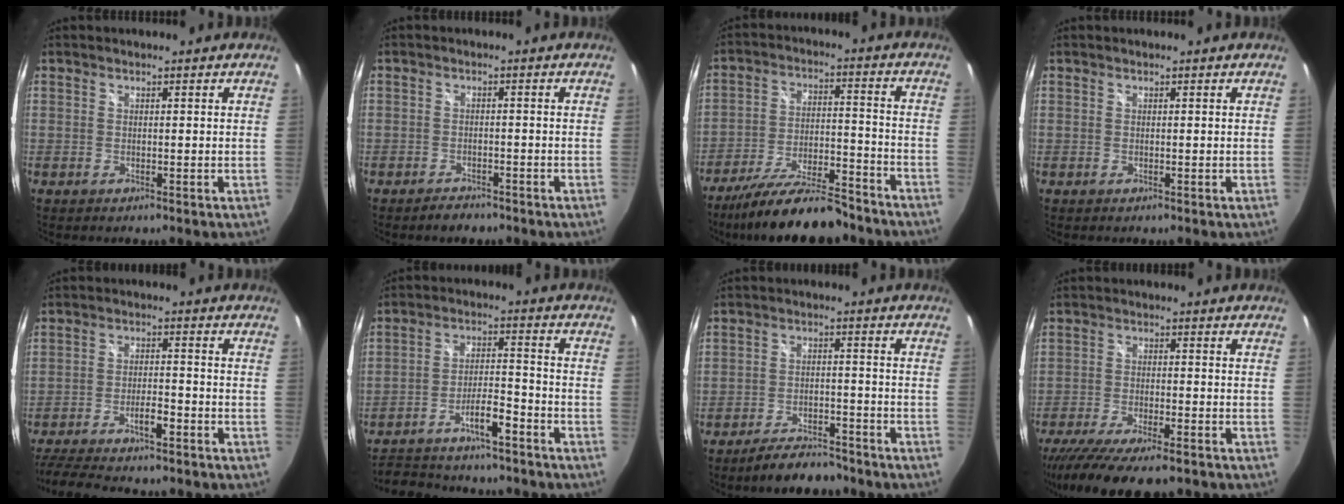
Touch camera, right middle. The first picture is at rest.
{"total": 2.8, "force": [-2.4, 1.3, 0.6], "torque": [-0.017, 0.005, -0.036]}
{"total": 17.5, "force": [-14.6, 4.0, 8.6], "torque": [-0.162, -0.017, -0.229]}
{"total": 0.0}
{"total": 13.0, "force": [-10.8, 2.8, 6.7], "torque": [-0.143, -0.008, -0.176]}
{"total": 15.3, "force": [-12.9, 4.1, 7.3], "torque": [-0.143, 0.022, -0.197]}
{"total": 7.9, "force": [-6.9, 2.7, 2.7], "torque": [-0.064, 0.015, -0.098]}
{"total": 15.3, "force": [-12.5, 3.4, 8.3], "torque": [-0.168, -0.050, -0.199]}